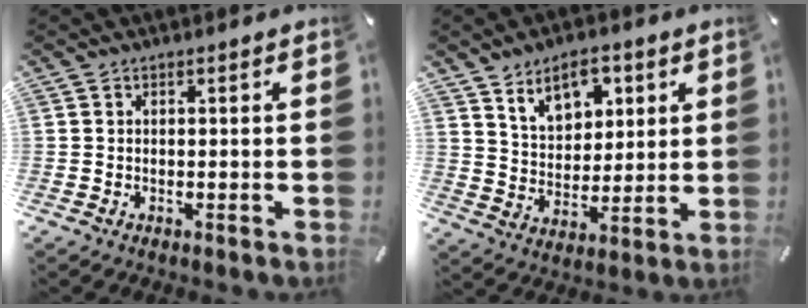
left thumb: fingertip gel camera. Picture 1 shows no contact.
{"total": 9.9, "force": [6.0, 6.5, 4.4], "torque": [-0.063, -0.022, 0.106]}